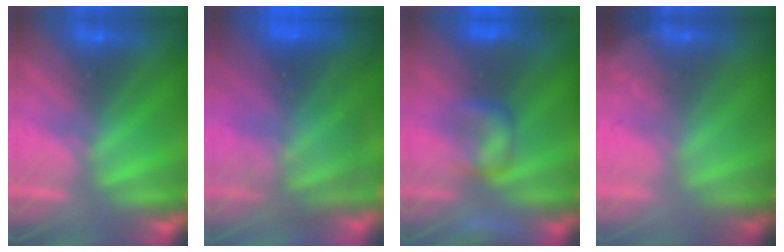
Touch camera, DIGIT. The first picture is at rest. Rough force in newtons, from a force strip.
{"total": 8.2}
{"total": 9.3}
{"total": 1.9}